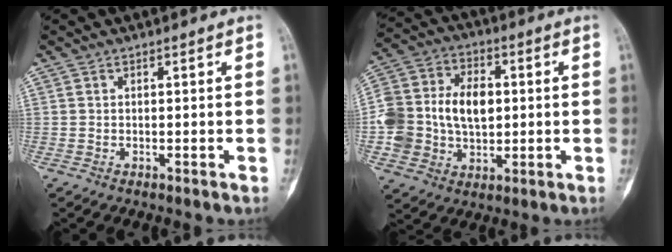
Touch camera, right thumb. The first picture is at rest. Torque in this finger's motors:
{"motor_torque": [1.35, 1.53, 0.67, -0.45, 0.12]}